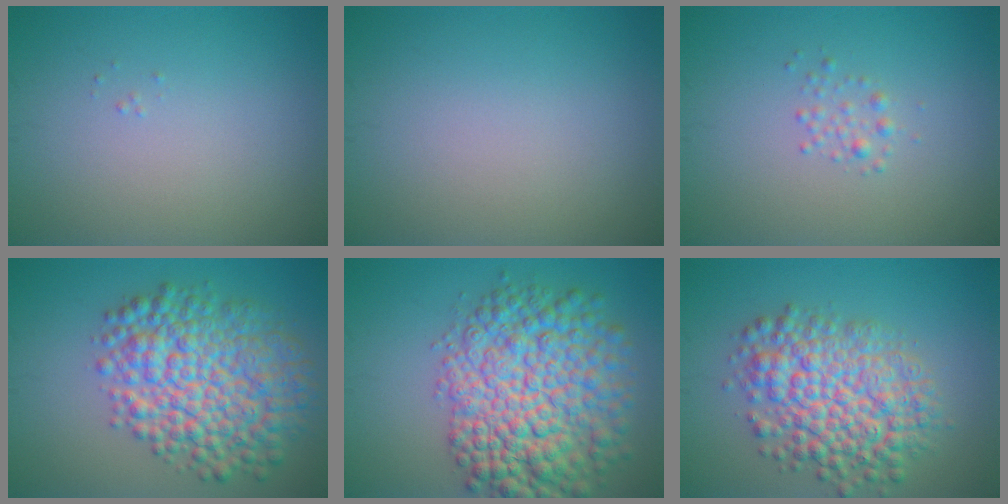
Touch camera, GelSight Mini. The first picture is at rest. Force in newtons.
{"total": 0.0}
{"total": 1.1, "press": 1.1, "slide": 0.0}
{"total": 9.5, "press": 9.5, "slide": 0.3}
{"total": 11.1, "press": 11.1, "slide": 0.3}
{"total": 8.0, "press": 8.0, "slide": 0.2}